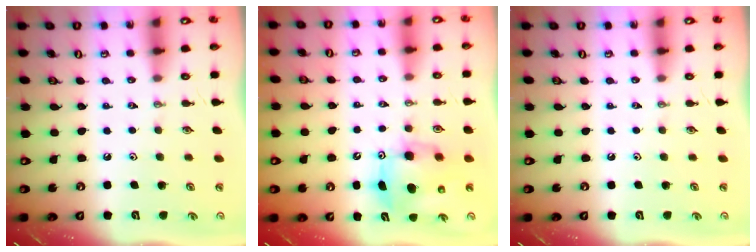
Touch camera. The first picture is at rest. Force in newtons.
{"total": 7.9, "press": 7.9, "slide": 0.6}
{"total": 0.0}